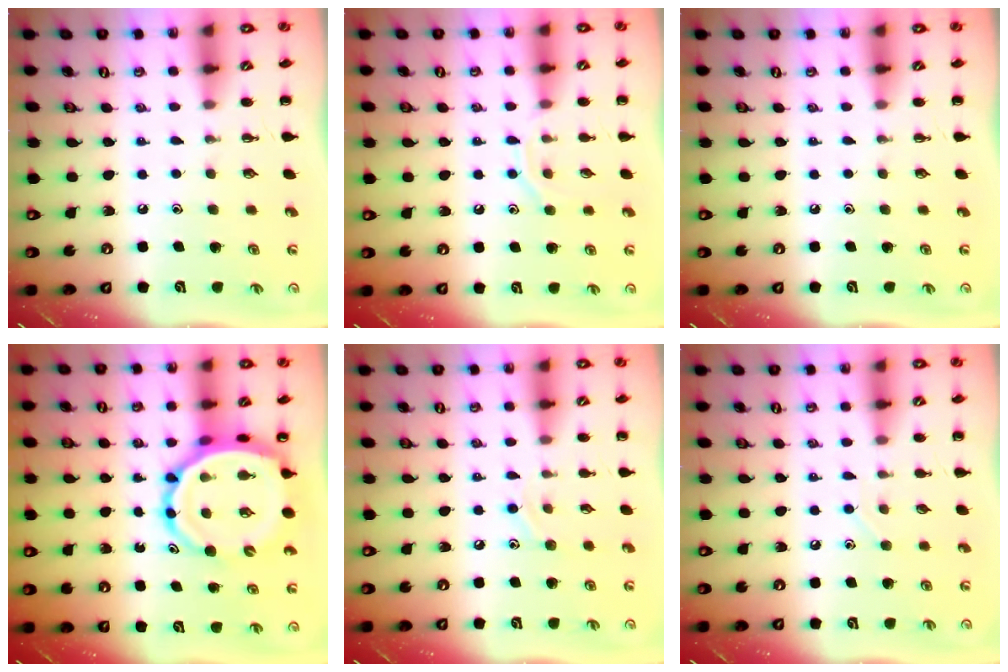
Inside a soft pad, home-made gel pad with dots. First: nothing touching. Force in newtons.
{"total": 7.0, "press": 6.9, "slide": 1.0}
{"total": 0.0}
{"total": 13.2, "press": 12.7, "slide": 3.7}
{"total": 6.3, "press": 6.1, "slide": 1.6}
{"total": 3.4, "press": 3.2, "slide": 1.0}